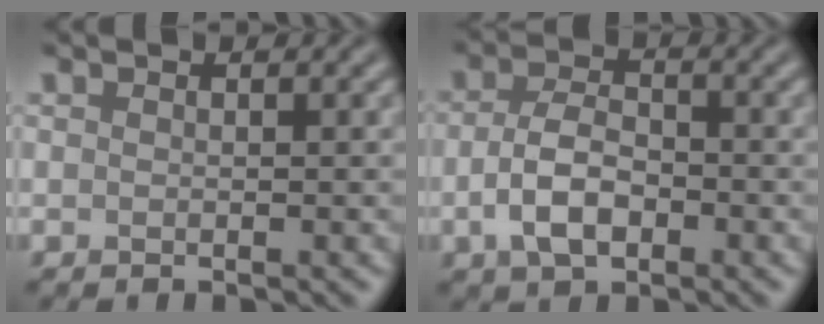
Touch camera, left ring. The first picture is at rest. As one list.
[{"total": 4.3, "force": [-1.3, 2.4, 3.3], "torque": [-0.068, 0.000, -0.030]}]